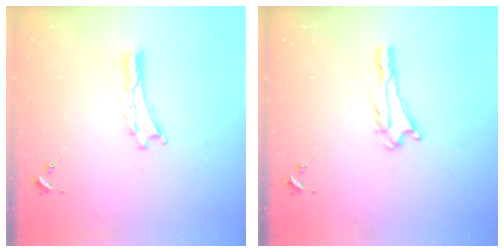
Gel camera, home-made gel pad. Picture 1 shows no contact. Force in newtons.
{"total": 0.6, "press": 0.6, "slide": 0.1}